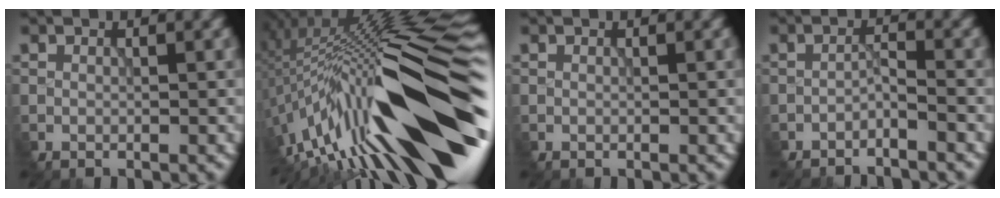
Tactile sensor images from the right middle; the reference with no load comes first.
{"total": 18.1, "force": [-4.3, 4.2, 17.1], "torque": [-0.255, 0.039, -0.086]}
{"total": 0.0}
{"total": 1.4, "force": [-1.3, -0.2, 0.4], "torque": [-0.006, 0.009, -0.029]}